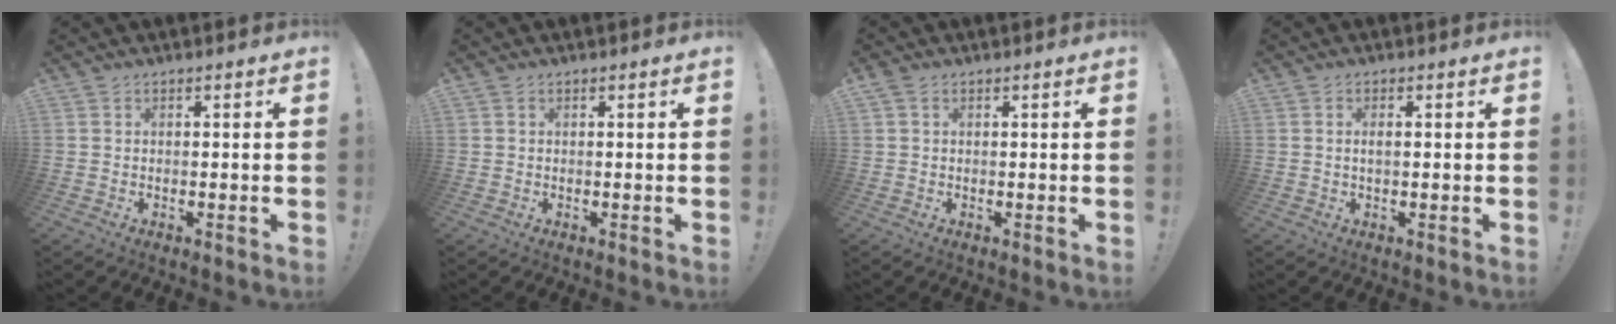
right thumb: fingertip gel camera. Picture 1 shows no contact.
{"total": 0.0}
{"total": 0.9, "force": [0.5, 0.6, 0.4], "torque": [-0.011, 0.003, 0.009]}
{"total": 1.7, "force": [0.0, 0.4, 1.7], "torque": [-0.029, 0.000, -0.001]}